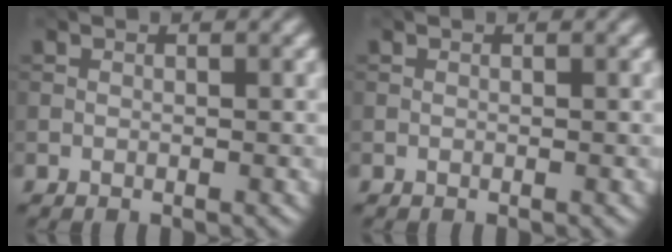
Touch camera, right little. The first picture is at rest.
{"total": 0.0}